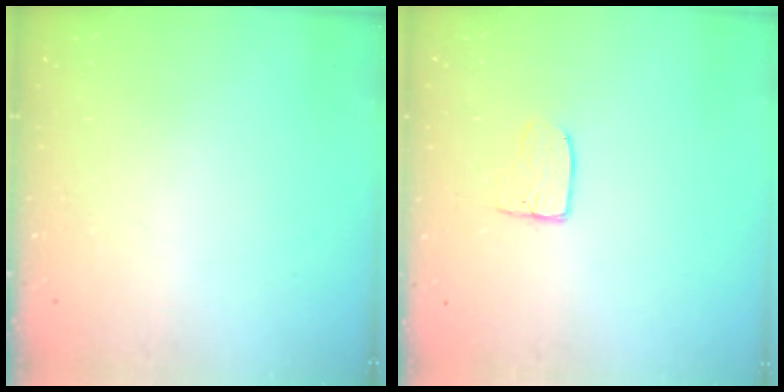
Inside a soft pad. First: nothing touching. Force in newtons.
{"total": 5.2, "press": 5.2, "slide": 0.5}